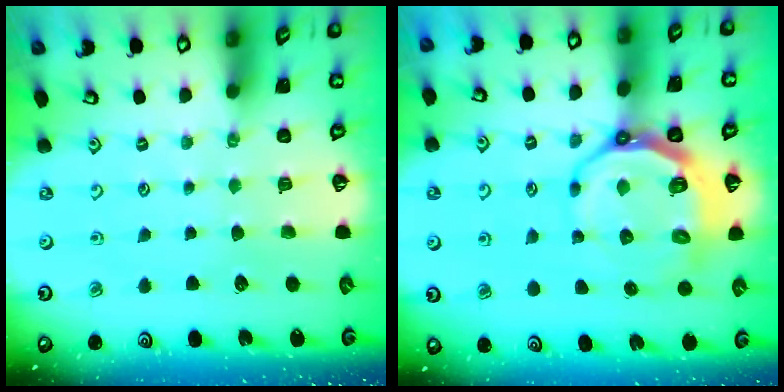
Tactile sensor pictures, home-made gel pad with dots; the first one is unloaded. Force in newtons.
{"total": 9.7, "press": 8.9, "slide": 3.9}